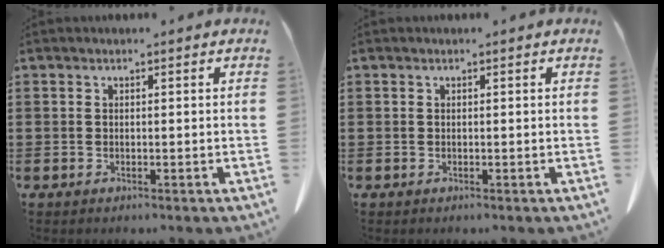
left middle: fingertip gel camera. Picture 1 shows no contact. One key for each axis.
{"total": 0.0}